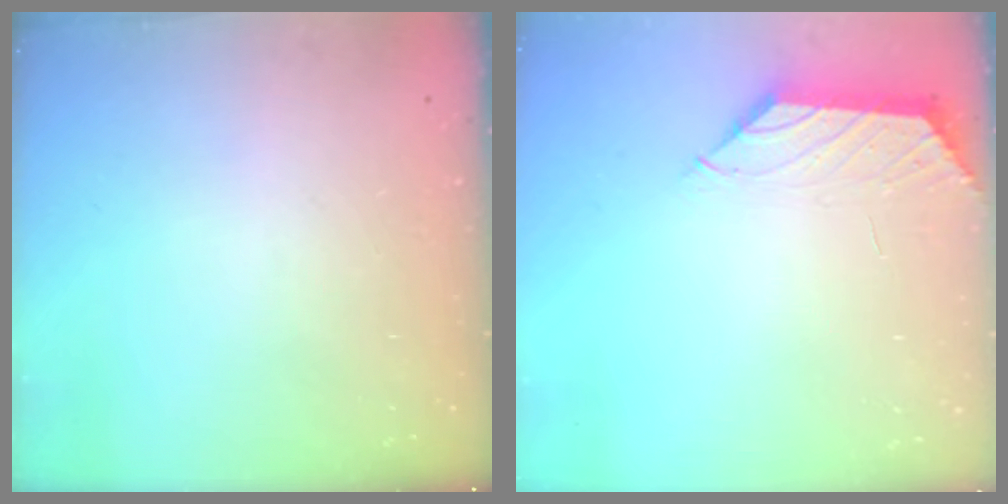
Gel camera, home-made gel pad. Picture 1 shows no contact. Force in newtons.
{"total": 0.8, "press": 0.6, "slide": 0.5}